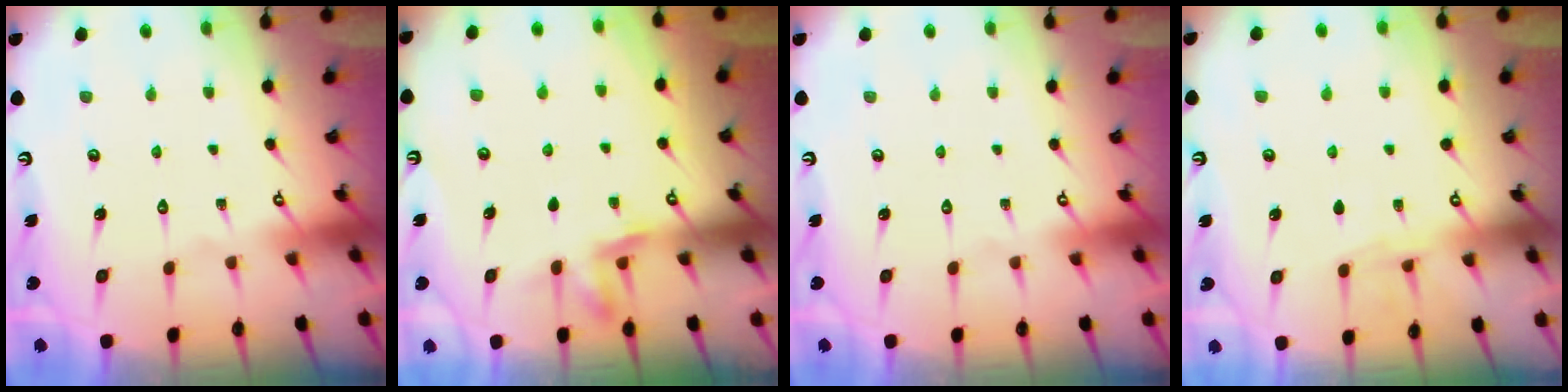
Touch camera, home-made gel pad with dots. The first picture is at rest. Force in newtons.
{"total": 3.5, "press": 3.5, "slide": 0.8}
{"total": 0.0}
{"total": 6.5, "press": 6.5, "slide": 0.6}